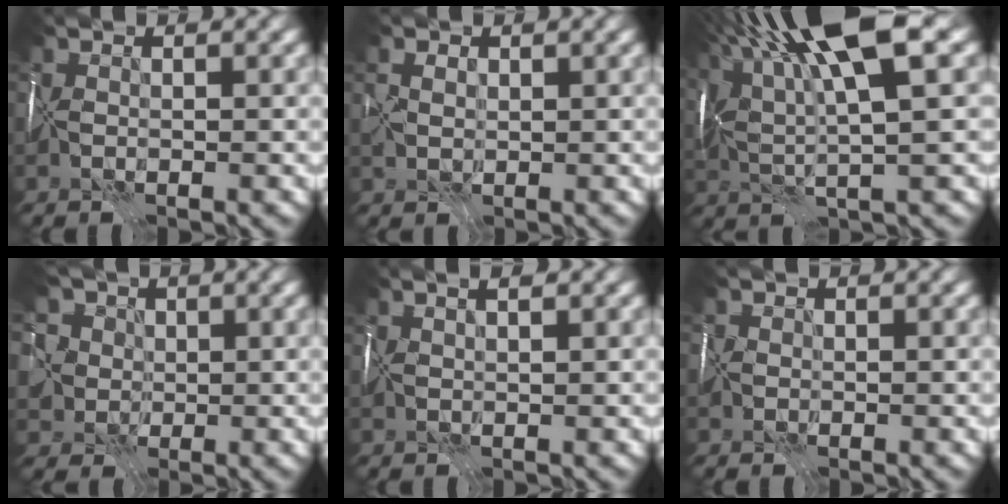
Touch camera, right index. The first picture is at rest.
{"total": 1.1, "force": [0.7, 0.8, 0.3], "torque": [-0.003, 0.008, 0.015]}
{"total": 12.7, "force": [5.5, 2.9, 11.1], "torque": [-0.211, 0.026, 0.095]}
{"total": 9.3, "force": [4.1, 7.5, 3.6], "torque": [-0.067, 0.033, 0.038]}
{"total": 3.0, "force": [2.0, 0.9, 2.1], "torque": [-0.009, 0.026, 0.010]}
{"total": 0.9, "force": [0.1, 0.9, 0.0], "torque": [0.010, 0.006, -0.004]}